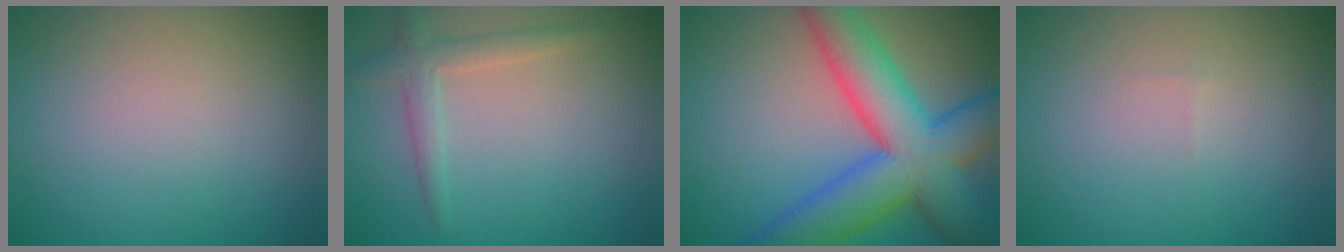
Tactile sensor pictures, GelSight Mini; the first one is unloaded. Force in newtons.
{"total": 2.3, "press": 2.3, "slide": 0.1}
{"total": 12.1, "press": 12.1, "slide": 0.4}
{"total": 0.0}